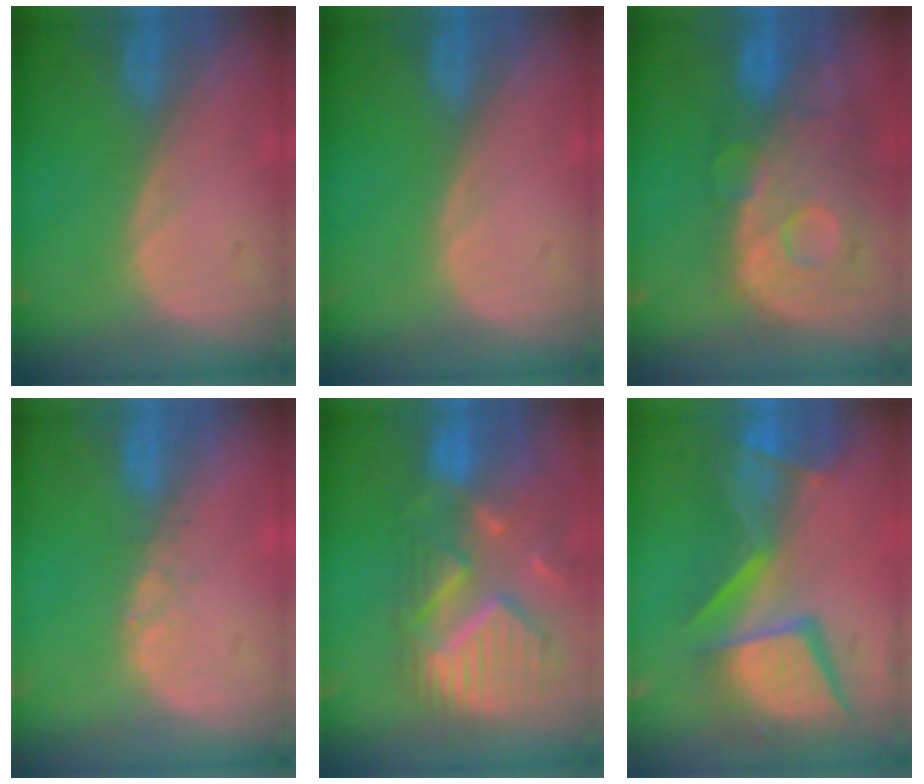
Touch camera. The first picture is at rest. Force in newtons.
{"total": 0.0}
{"total": 12.0, "press": 10.1, "slide": 6.5}
{"total": 1.0, "press": 1.0, "slide": 0.2}
{"total": 11.8, "press": 10.4, "slide": 5.6}
{"total": 13.8, "press": 11.2, "slide": 8.0}